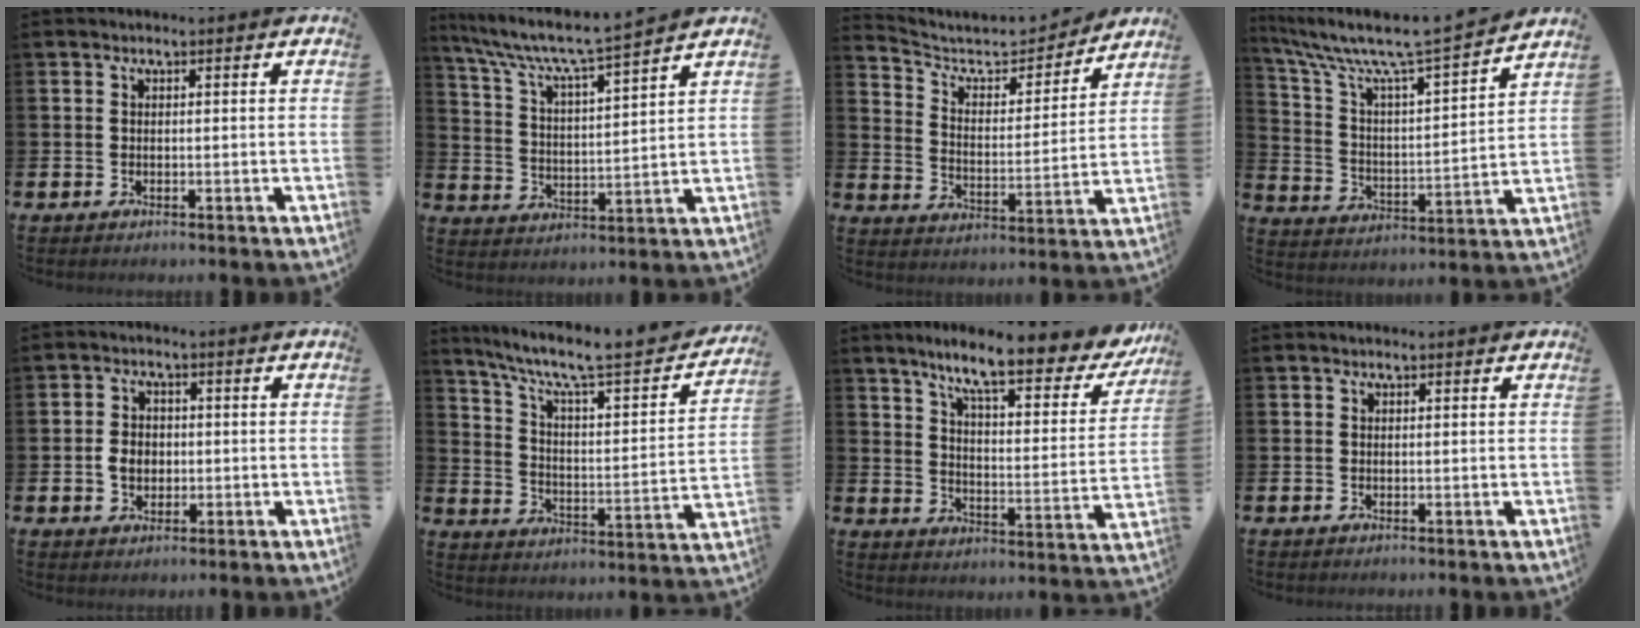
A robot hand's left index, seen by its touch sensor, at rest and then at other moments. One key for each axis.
{"total": 8.2, "fx": 7.6, "fy": -0.1, "fz": 3.0, "tx": -0.091, "ty": -0.053, "tz": 0.128}
{"total": 7.2, "fx": 6.4, "fy": 2.4, "fz": 2.1, "tx": -0.062, "ty": -0.053, "tz": 0.104}
{"total": 9.6, "fx": 8.4, "fy": 0.9, "fz": 4.5, "tx": -0.125, "ty": -0.056, "tz": 0.137}
{"total": 3.6, "fx": -0.3, "fy": 2.9, "fz": 2.0, "tx": -0.021, "ty": 0.002, "tz": -0.015}
{"total": 7.8, "fx": 6.2, "fy": 1.3, "fz": 4.5, "tx": -0.107, "ty": -0.052, "tz": 0.095}
{"total": 9.8, "fx": 8.2, "fy": 1.4, "fz": 5.2, "tx": -0.110, "ty": -0.057, "tz": 0.131}
{"total": 0.0}